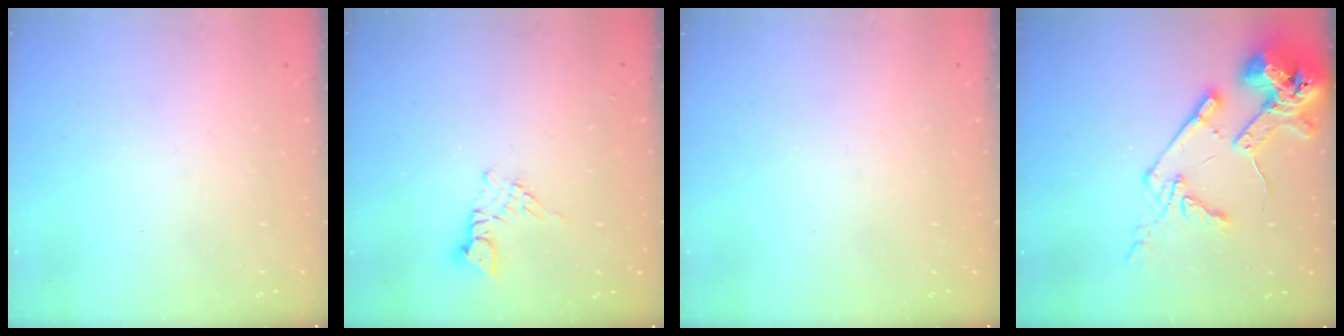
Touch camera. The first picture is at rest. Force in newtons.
{"total": 3.6, "press": 3.5, "slide": 0.4}
{"total": 0.0}
{"total": 15.9, "press": 15.8, "slide": 2.0}